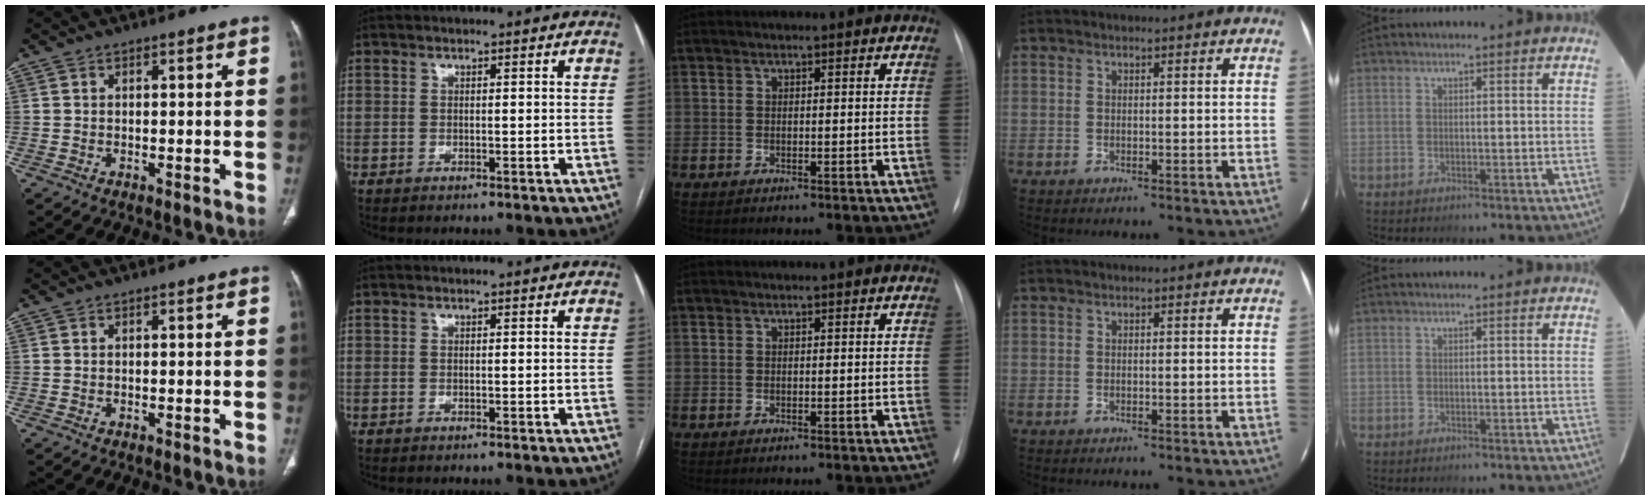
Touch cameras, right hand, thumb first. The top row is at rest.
{}